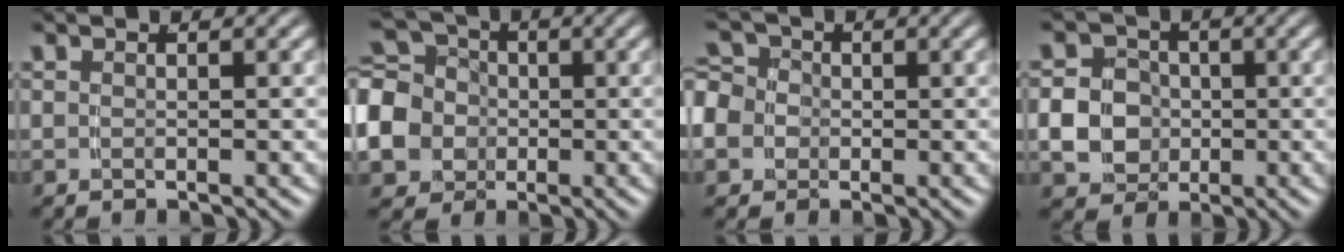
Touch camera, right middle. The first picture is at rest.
{"total": 9.3, "force": [-1.1, 8.2, 4.2], "torque": [-0.108, -0.042, -0.010]}
{"total": 7.5, "force": [-0.4, 6.9, 2.9], "torque": [-0.075, -0.021, -0.014]}
{"total": 9.5, "force": [-1.3, 8.8, 3.5], "torque": [-0.090, -0.036, -0.019]}